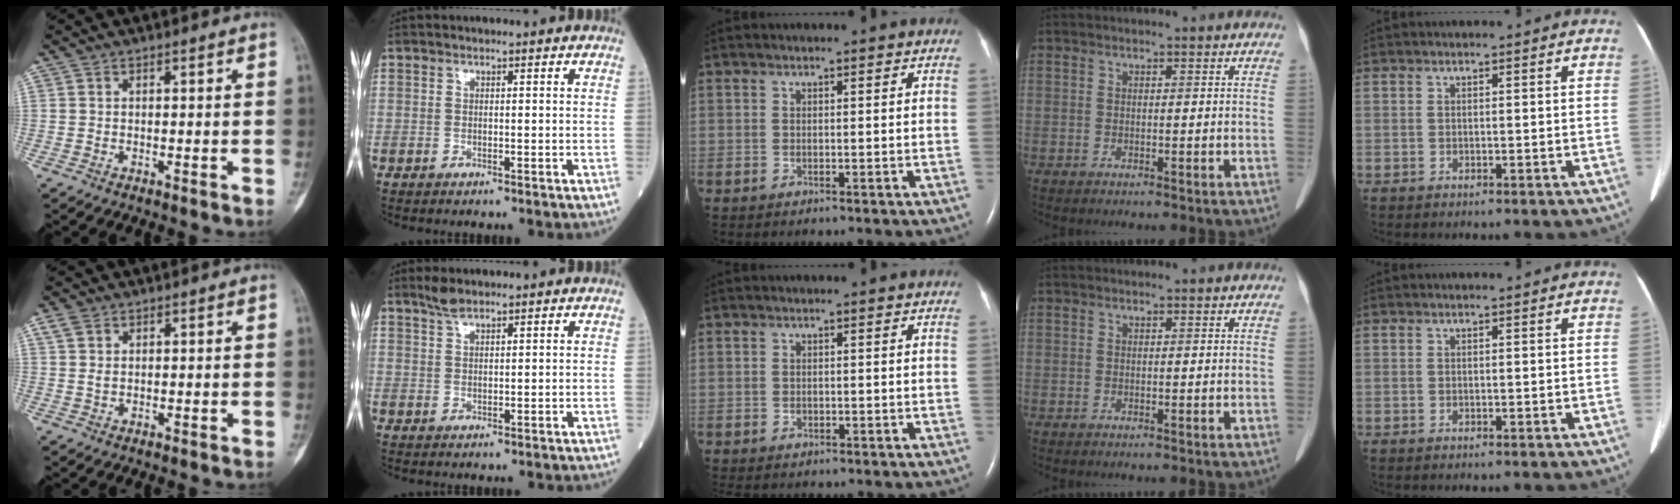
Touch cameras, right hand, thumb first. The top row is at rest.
{"thumb": {"total": 2.5, "force": [1.3, 1.6, 1.4], "torque": [-0.030, 0.002, 0.029]}, "index": {"total": 2.3, "force": [2.0, 0.5, 1.1], "torque": [-0.027, 0.008, 0.042]}, "middle": {"total": 0.9, "force": [-0.6, 0.6, 0.3], "torque": [-0.013, 0.000, -0.009]}}